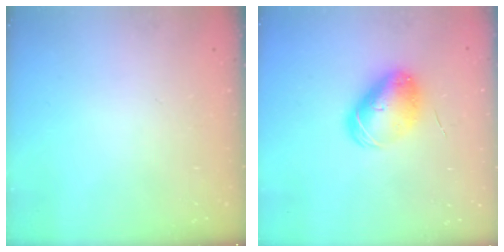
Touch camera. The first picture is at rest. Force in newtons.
{"total": 9.6, "press": 9.4, "slide": 1.7}